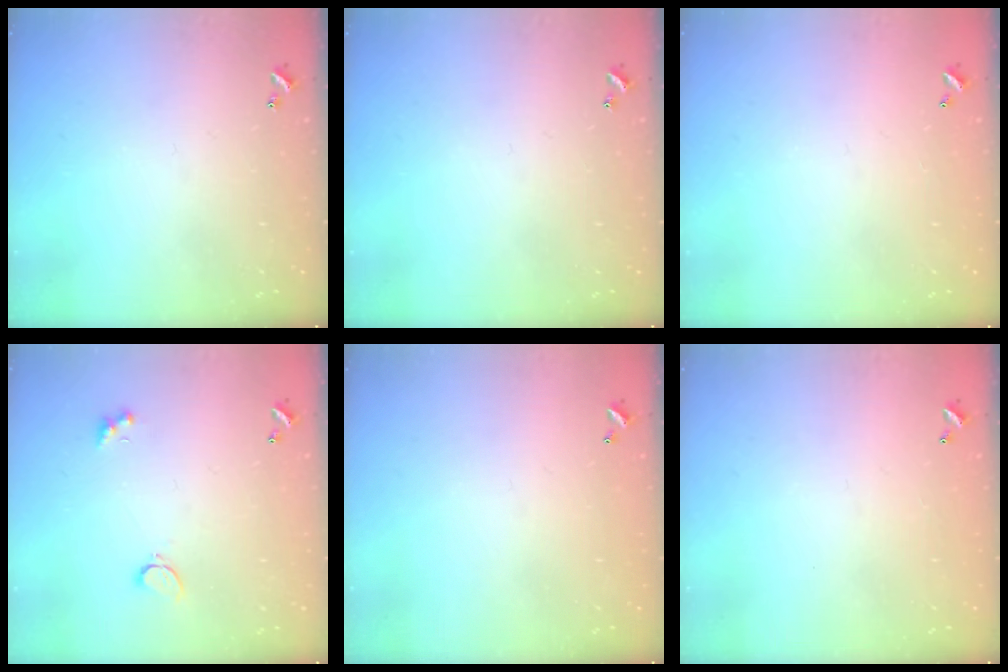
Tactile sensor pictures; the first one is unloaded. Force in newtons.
{"total": 0.0}
{"total": 2.9, "press": 2.9, "slide": 0.1}
{"total": 1.6, "press": 1.5, "slide": 0.5}
{"total": 2.7, "press": 2.7, "slide": 0.1}
{"total": 2.8, "press": 2.8, "slide": 0.1}